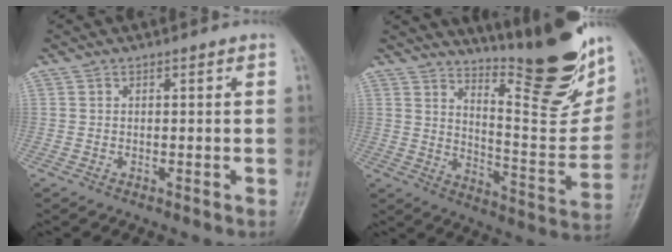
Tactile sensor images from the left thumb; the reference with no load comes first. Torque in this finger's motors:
{"motor_torque": [0.95, 0.68, 0.12, -0.58, 0.06]}